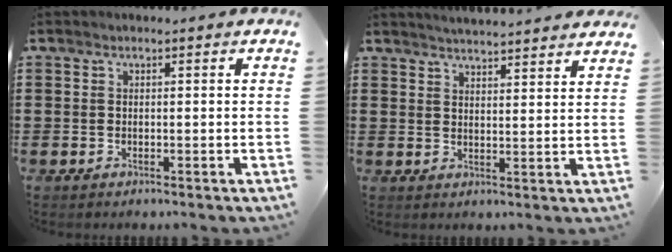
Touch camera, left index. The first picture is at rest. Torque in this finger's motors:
{"motor_torque": [1.09, -0.84, 0.11, 0.05]}